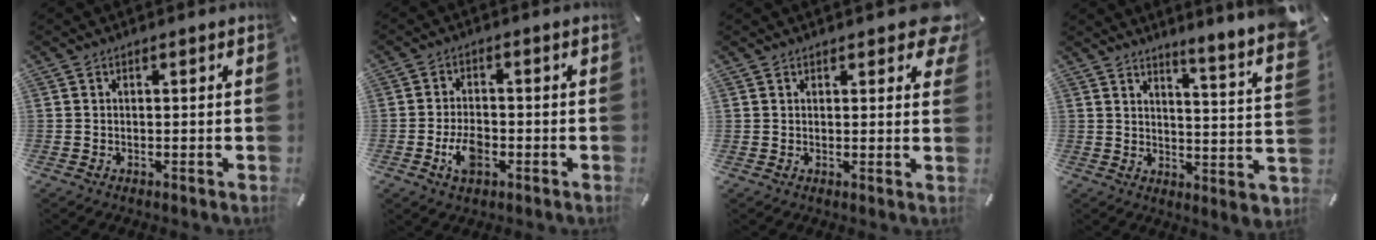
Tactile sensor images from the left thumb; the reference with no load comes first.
{"total": 6.4, "force": [-2.3, 3.8, 4.6], "torque": [-0.100, 0.007, -0.044]}
{"total": 4.8, "force": [3.1, 2.5, 2.6], "torque": [-0.019, -0.013, 0.051]}
{"total": 7.4, "force": [4.9, -0.9, 5.5], "torque": [-0.085, -0.076, 0.074]}